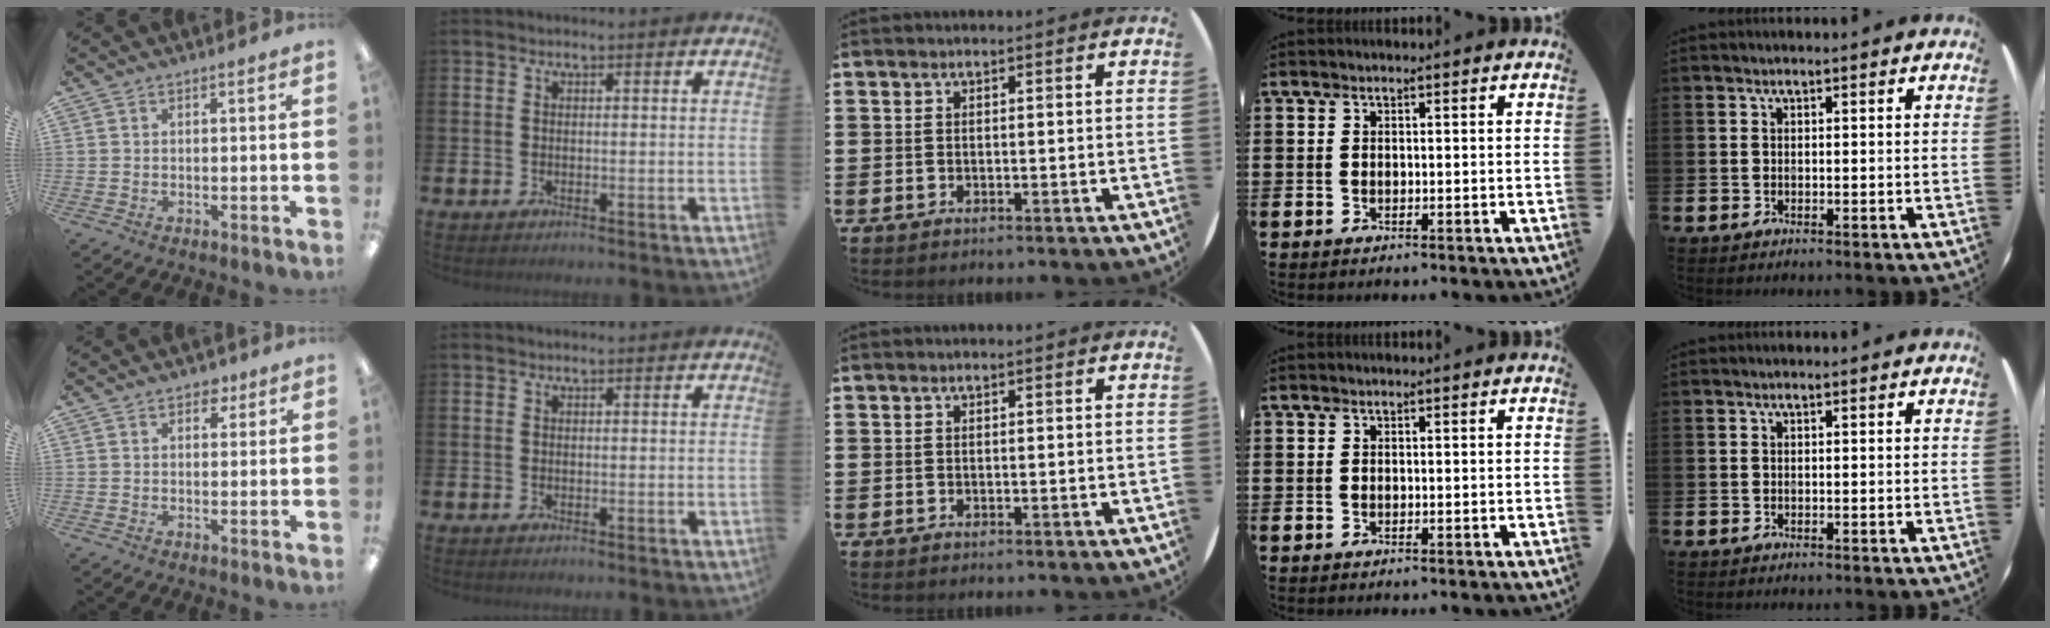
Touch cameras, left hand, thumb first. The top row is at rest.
{"thumb": {"total": 3.1, "force": [1.8, 1.9, 1.6], "torque": [-0.010, -0.005, 0.028]}}